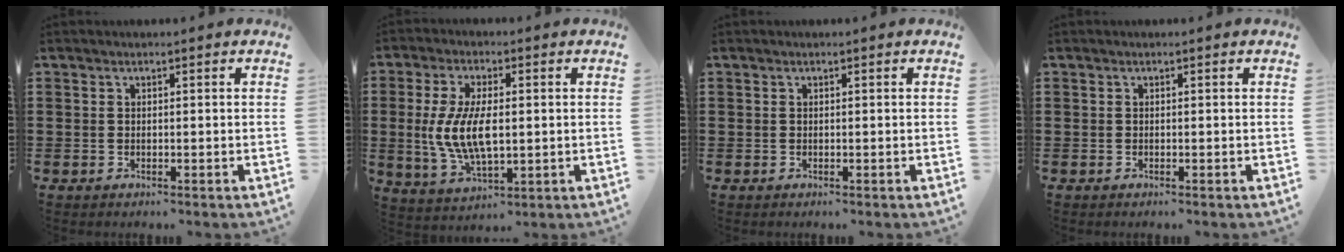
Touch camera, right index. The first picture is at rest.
{"total": 9.1, "force": [0.0, 4.2, 8.0], "torque": [-0.183, -0.001, -0.006]}
{"total": 0.0}
{"total": 0.0}